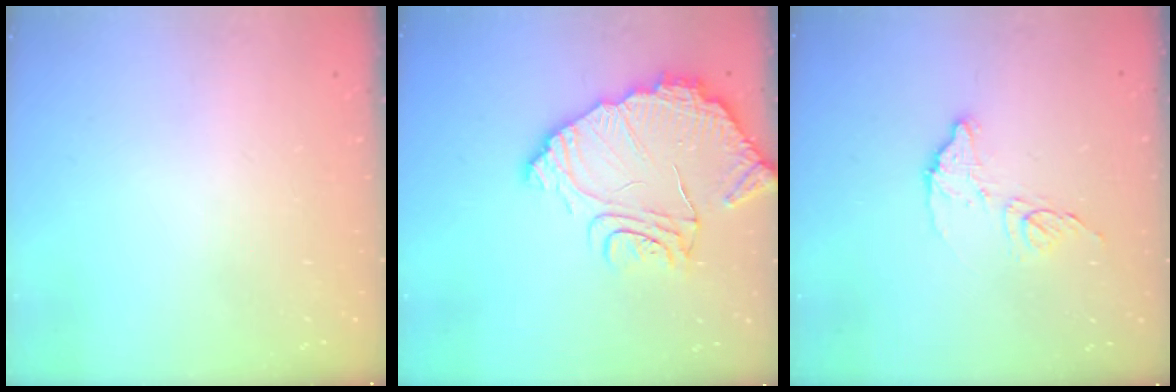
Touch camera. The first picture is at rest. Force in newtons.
{"total": 15.0, "press": 14.9, "slide": 1.4}
{"total": 8.8, "press": 8.8, "slide": 0.3}